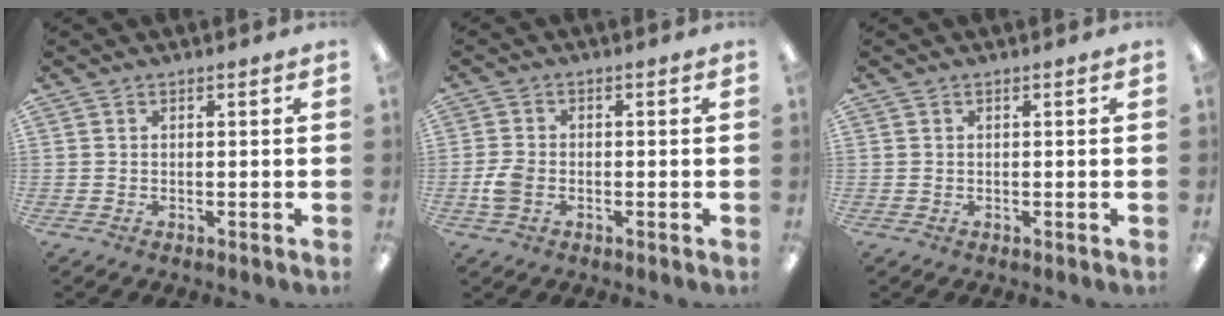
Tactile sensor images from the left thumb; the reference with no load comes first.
{"total": 4.1, "force": [-1.3, 2.9, 2.7], "torque": [-0.058, 0.005, -0.025]}
{"total": 0.0}